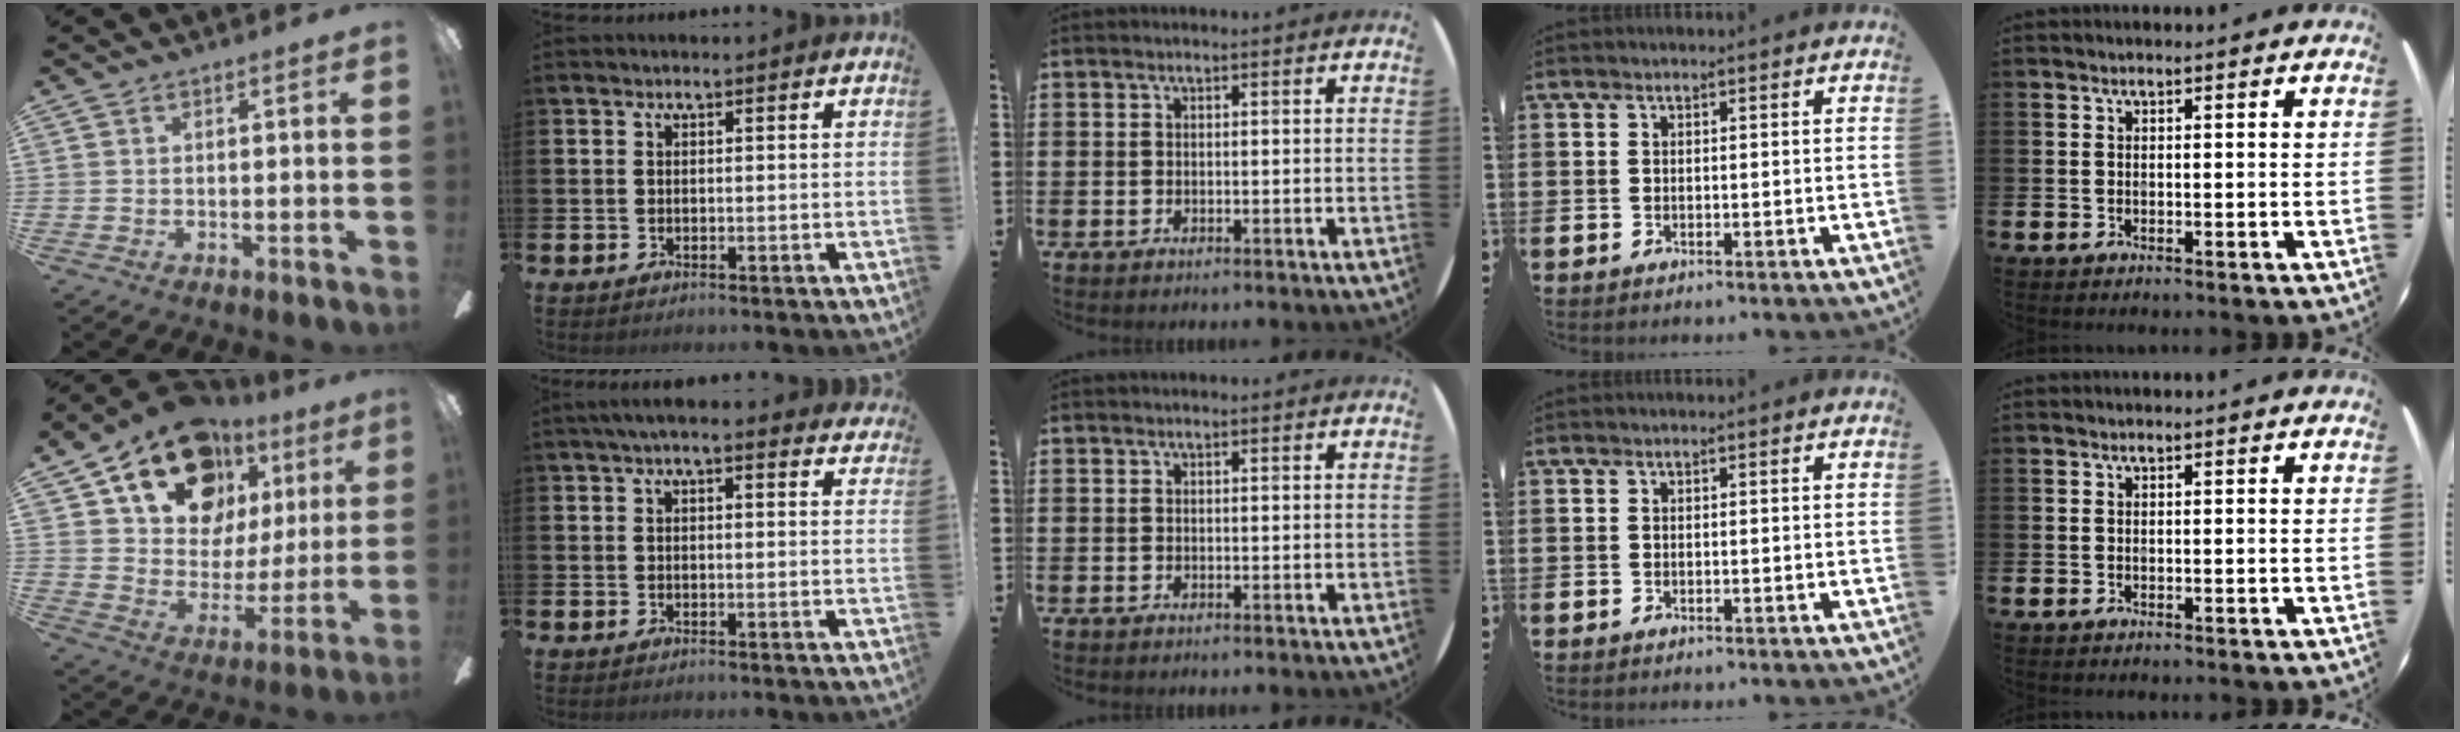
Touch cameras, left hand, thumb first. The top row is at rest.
{"thumb": {"total": 20.3, "force": [12.2, 13.2, 9.4], "torque": [-0.172, -0.056, 0.225]}, "index": {"total": 3.1, "force": [2.8, 0.5, 1.3], "torque": [-0.031, -0.004, 0.050]}}